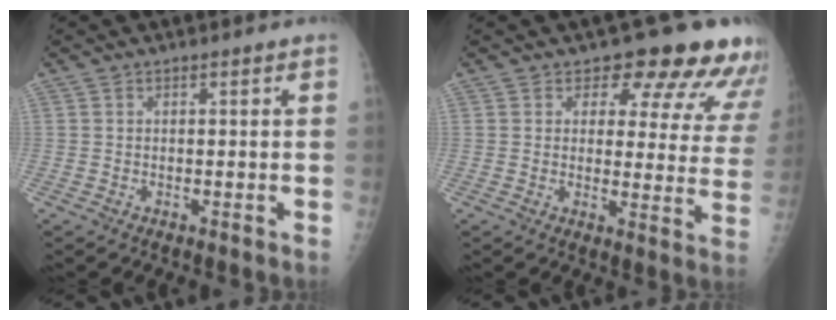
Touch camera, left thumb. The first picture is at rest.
{"total": 14.8, "force": [12.3, 6.1, 5.7], "torque": [-0.006, -0.072, 0.121]}